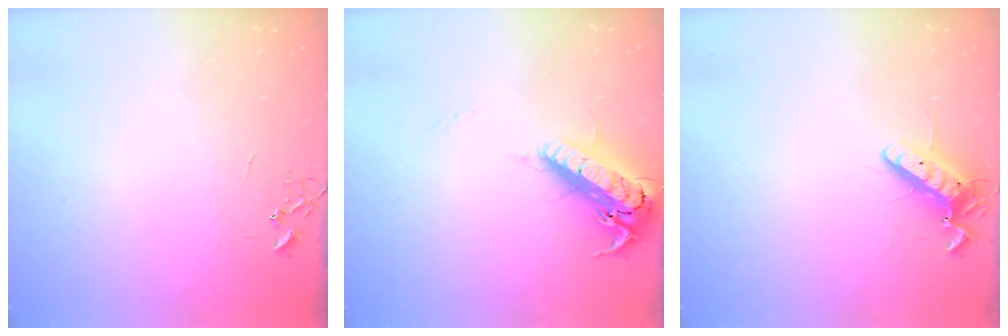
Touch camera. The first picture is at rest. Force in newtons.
{"total": 19.1, "press": 18.6, "slide": 4.1}
{"total": 11.6, "press": 11.4, "slide": 2.3}